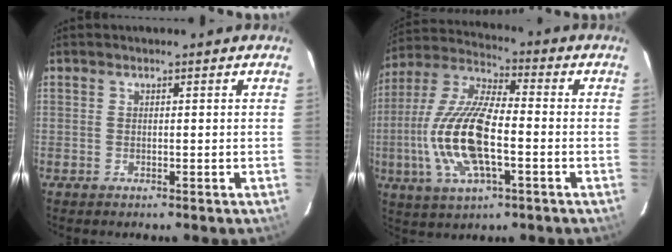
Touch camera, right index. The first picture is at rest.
{"total": 17.3, "force": [-3.5, 6.1, 15.8], "torque": [-0.333, -0.003, -0.070]}